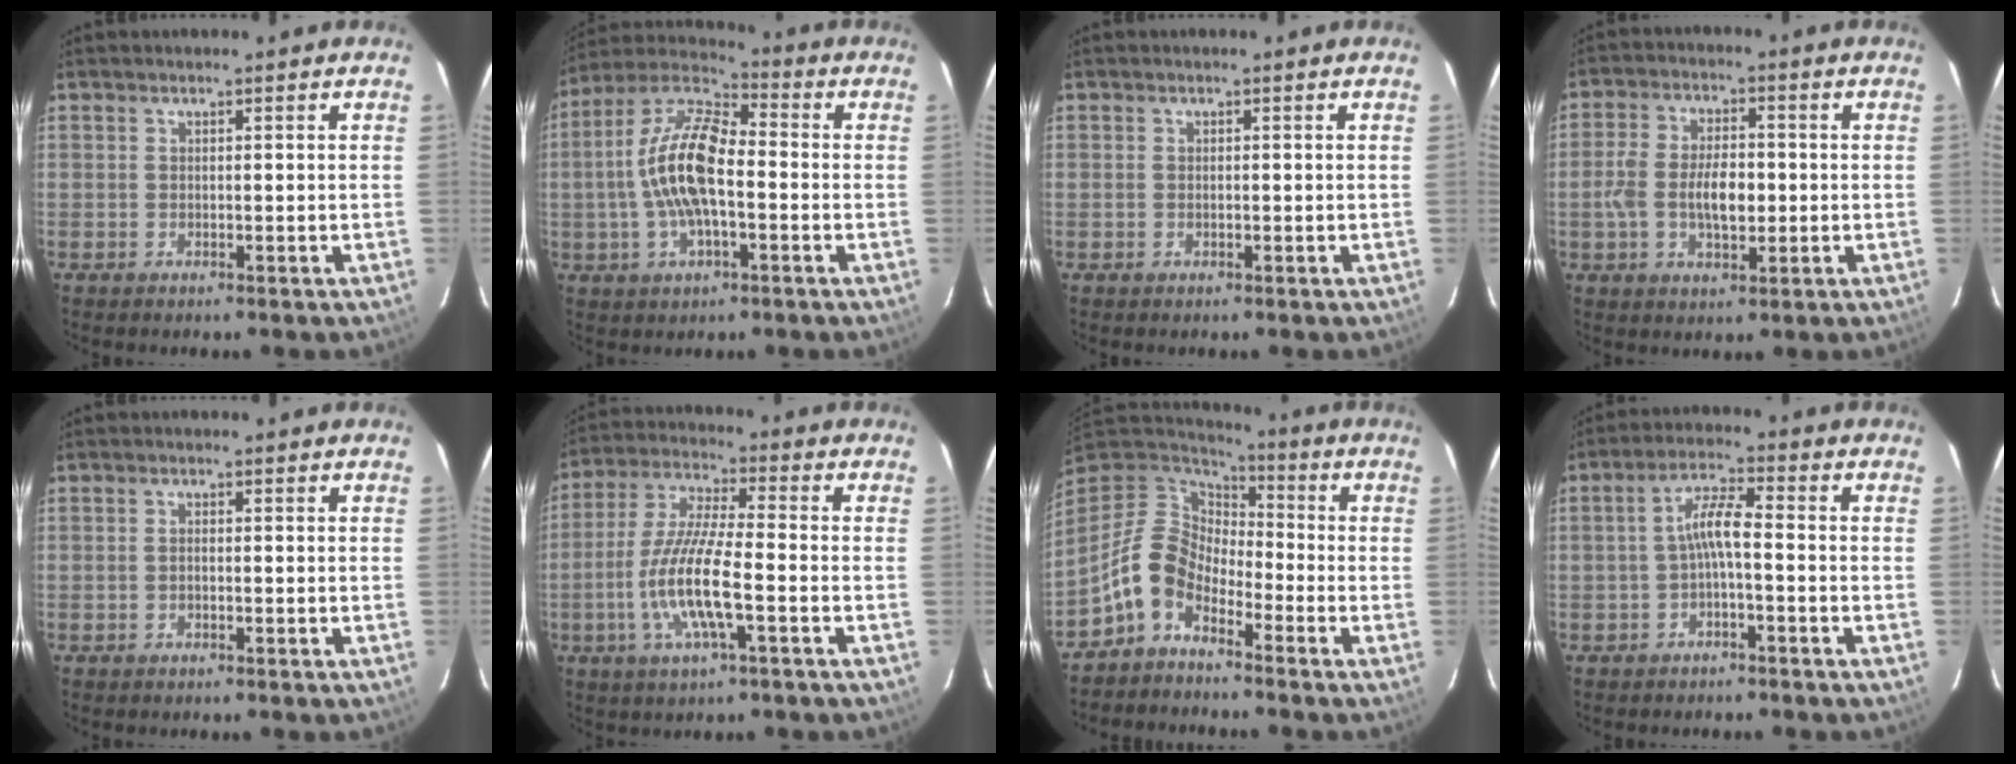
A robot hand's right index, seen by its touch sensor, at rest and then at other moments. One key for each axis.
{"total": 14.3, "fx": -1.7, "fy": 5.6, "fz": 13.0, "tx": -0.261, "ty": 0.011, "tz": -0.038}
{"total": 0.0}
{"total": 8.1, "fx": -1.2, "fy": 3.8, "fz": 7.1, "tx": -0.144, "ty": 0.006, "tz": -0.022}
{"total": 0.7, "fx": -0.2, "fy": 0.2, "fz": 0.6, "tx": -0.014, "ty": 0.002, "tz": -0.004}
{"total": 12.6, "fx": -3.7, "fy": 1.8, "fz": 11.9, "tx": -0.248, "ty": -0.006, "tz": -0.073}
{"total": 10.0, "fx": -6.0, "fy": 5.8, "fz": 5.5, "tx": -0.108, "ty": 0.020, "tz": -0.133}
{"total": 4.7, "fx": -1.4, "fy": 0.8, "fz": 4.4, "tx": -0.094, "ty": 0.014, "tz": -0.027}